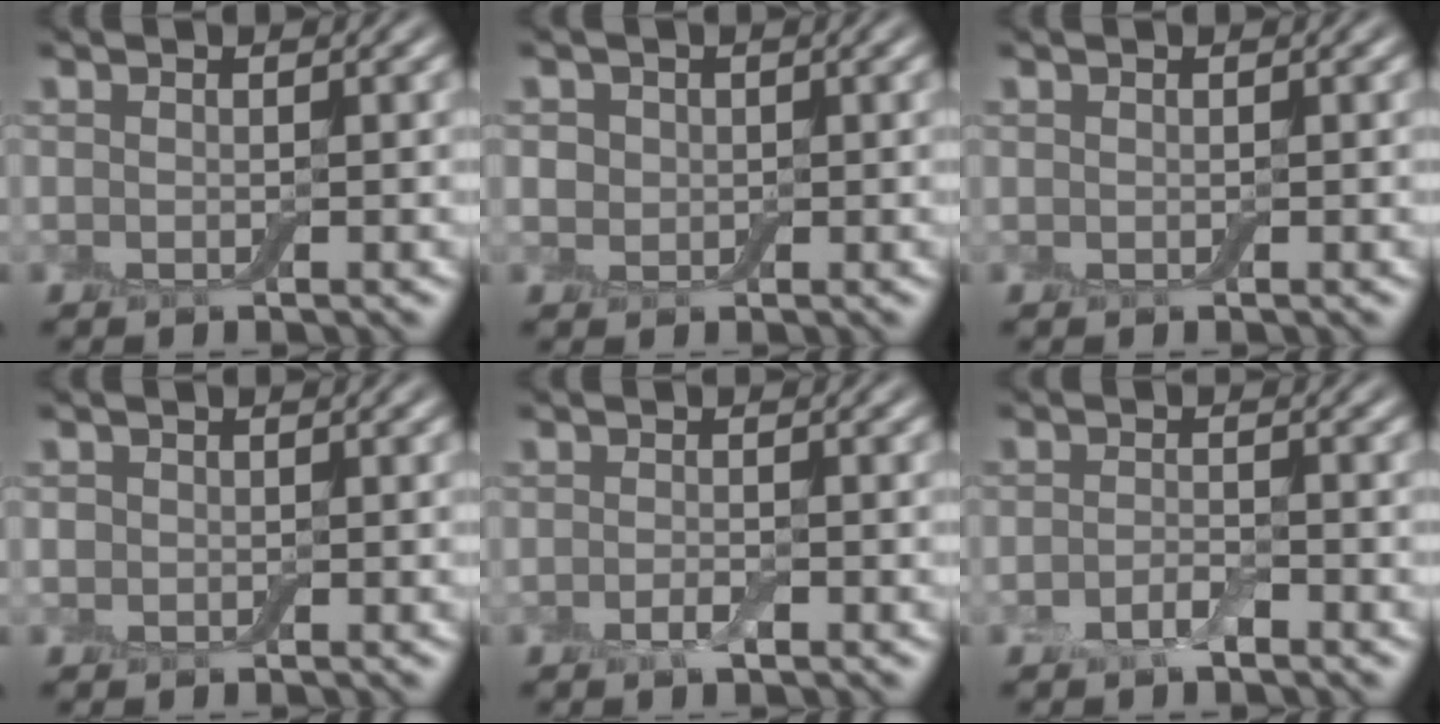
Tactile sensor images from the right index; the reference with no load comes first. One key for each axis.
{"total": 1.7, "fx": 0.3, "fy": 1.5, "fz": 0.6, "tx": -0.014, "ty": 0.001, "tz": 0.008}
{"total": 0.0}
{"total": 0.7, "fx": -0.1, "fy": 0.7, "fz": 0.1, "tx": -0.001, "ty": -0.002, "tz": -0.006}
{"total": 1.1, "fx": -0.6, "fy": 0.3, "fz": 0.9, "tx": -0.020, "ty": -0.002, "tz": -0.013}
{"total": 1.9, "fx": -1.1, "fy": 0.7, "fz": 1.4, "tx": -0.030, "ty": 0.000, "tz": -0.024}